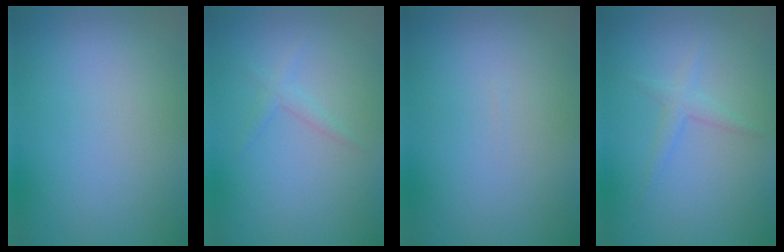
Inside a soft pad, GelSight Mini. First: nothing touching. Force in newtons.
{"total": 1.1, "press": 1.1, "slide": 0.0}
{"total": 0.0}
{"total": 1.4, "press": 1.4, "slide": 0.0}